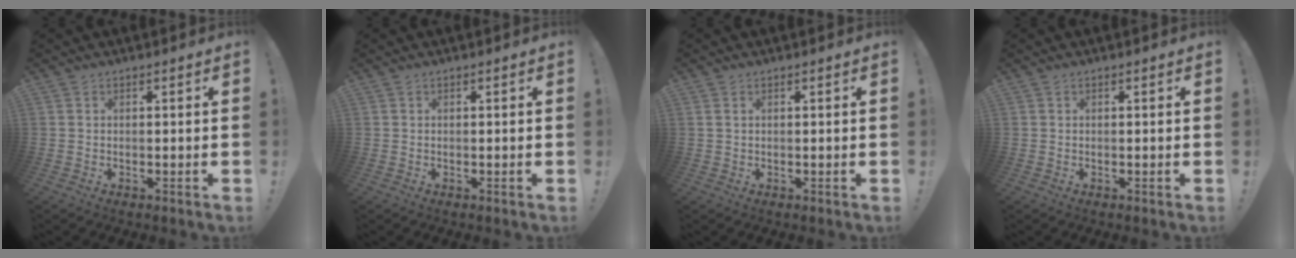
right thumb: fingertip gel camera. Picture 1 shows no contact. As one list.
[{"total": 0.0}, {"total": 0.8, "force": [0.3, 0.5, 0.5], "torque": [-0.011, 0.003, 0.006]}, {"total": 0.0}]